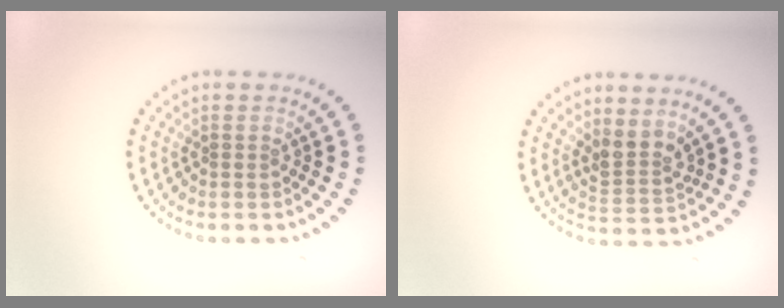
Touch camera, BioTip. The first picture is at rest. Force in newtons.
{"total": 2.7, "press": 2.0, "slide": 1.8}